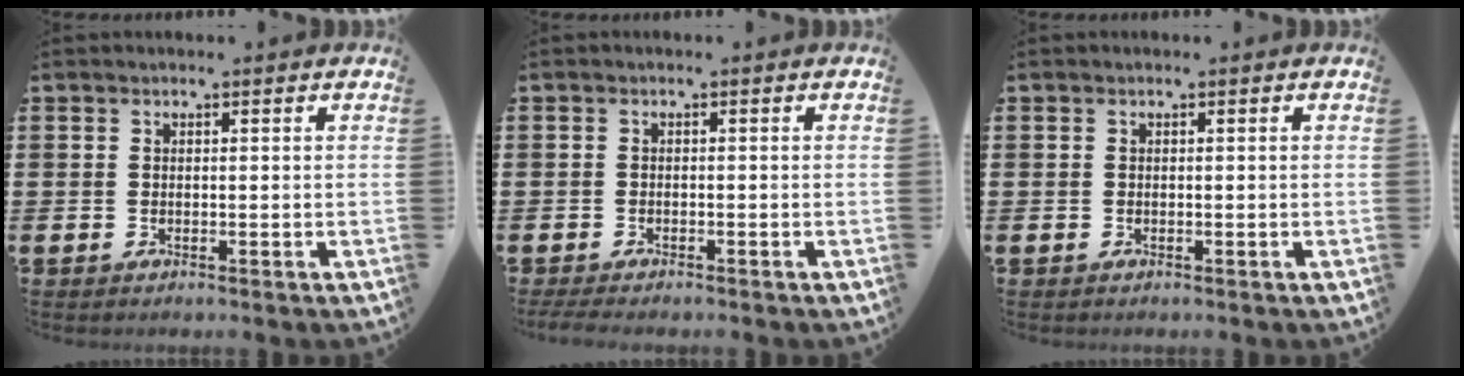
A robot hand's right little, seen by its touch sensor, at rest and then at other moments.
{"total": 0.9, "force": [-0.8, 0.2, 0.4], "torque": [-0.008, 0.000, -0.017]}
{"total": 0.0}